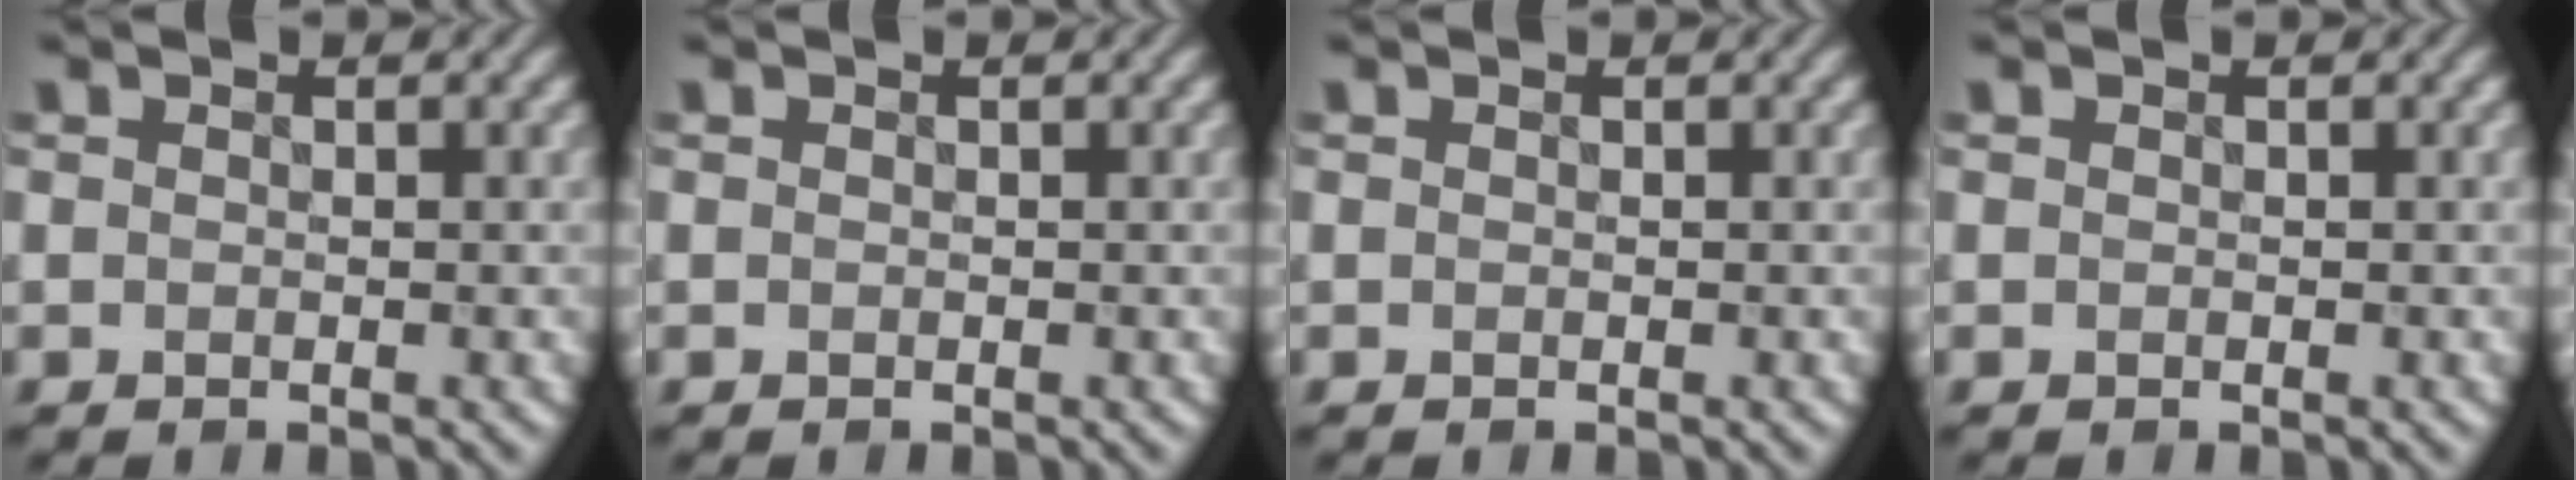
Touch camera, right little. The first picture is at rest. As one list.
[{"total": 0.0}, {"total": 0.0}, {"total": 0.0}]